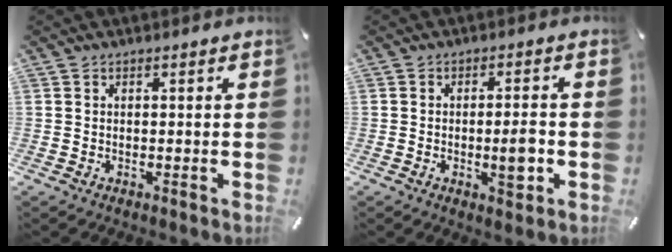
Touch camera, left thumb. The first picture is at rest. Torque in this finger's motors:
{"motor_torque": [1.11, 1.18, 0.54, -0.02, 0.21]}